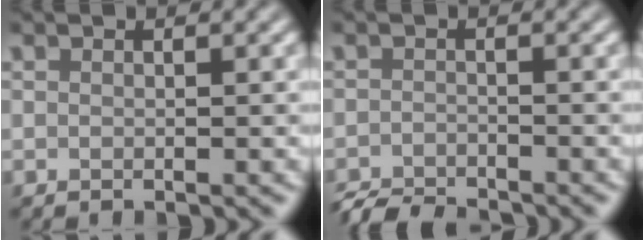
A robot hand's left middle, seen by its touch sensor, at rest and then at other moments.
{"total": 3.3, "force": [-3.2, 0.4, 0.6], "torque": [-0.008, -0.008, -0.063]}